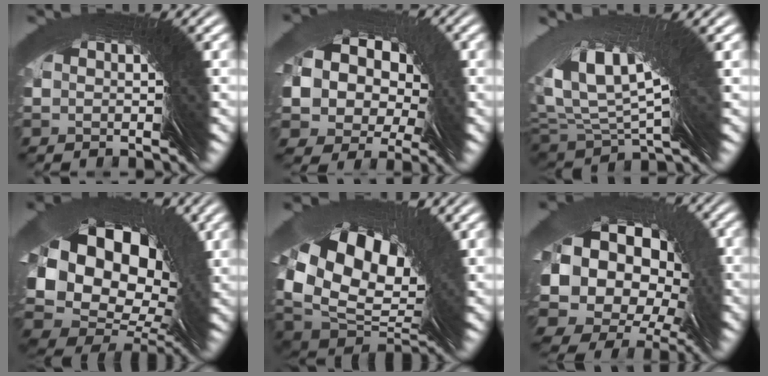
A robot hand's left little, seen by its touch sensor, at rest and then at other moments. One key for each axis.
{"total": 7.4, "fx": 3.4, "fy": 6.5, "fz": 1.0, "tx": -0.065, "ty": -0.001, "tz": 0.044}
{"total": 5.4, "fx": 3.0, "fy": 0.2, "fz": 4.5, "tx": -0.083, "ty": 0.031, "tz": 0.047}
{"total": 7.3, "fx": -0.1, "fy": 6.3, "fz": 3.8, "tx": -0.082, "ty": -0.013, "tz": -0.001}
{"total": 8.5, "fx": 0.8, "fy": 5.5, "fz": 6.4, "tx": -0.105, "ty": -0.007, "tz": 0.010}
{"total": 11.0, "fx": 1.5, "fy": 10.3, "fz": 3.5, "tx": -0.124, "ty": -0.013, "tz": 0.022}